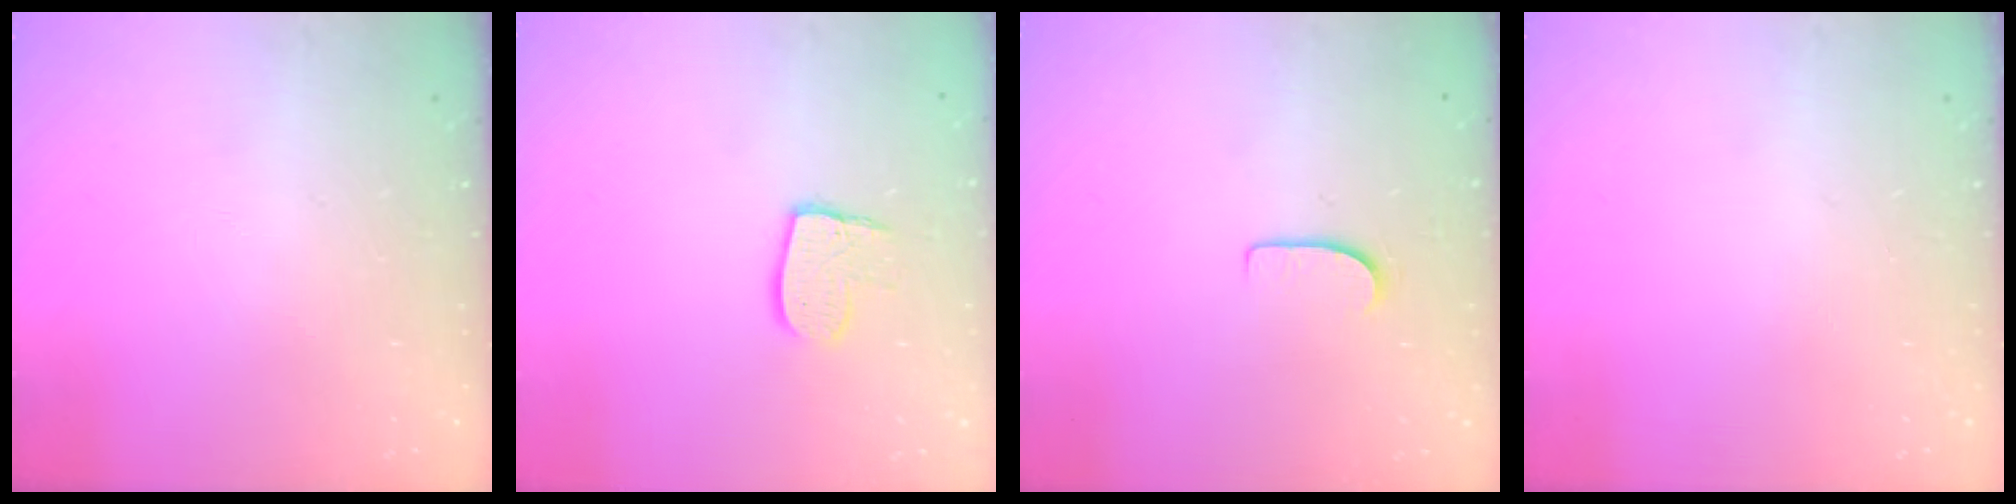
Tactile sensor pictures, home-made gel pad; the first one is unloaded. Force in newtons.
{"total": 8.7, "press": 8.6, "slide": 0.7}
{"total": 5.9, "press": 5.8, "slide": 0.6}
{"total": 0.0}